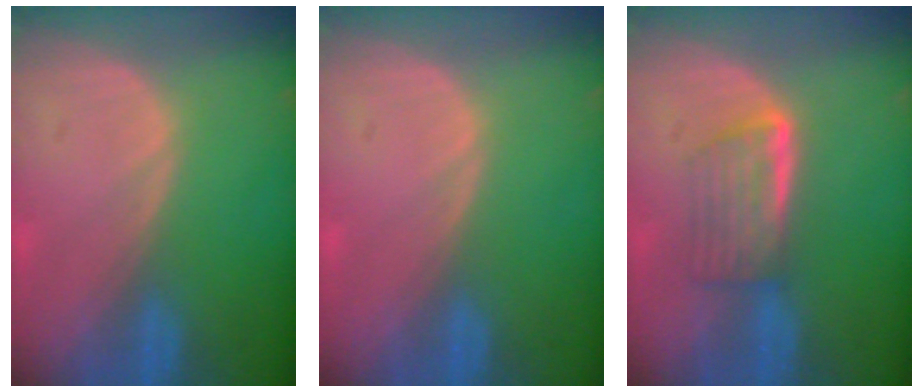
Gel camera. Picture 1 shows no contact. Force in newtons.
{"total": 0.5, "press": 0.1, "slide": 0.5}
{"total": 5.9, "press": 5.0, "slide": 3.1}